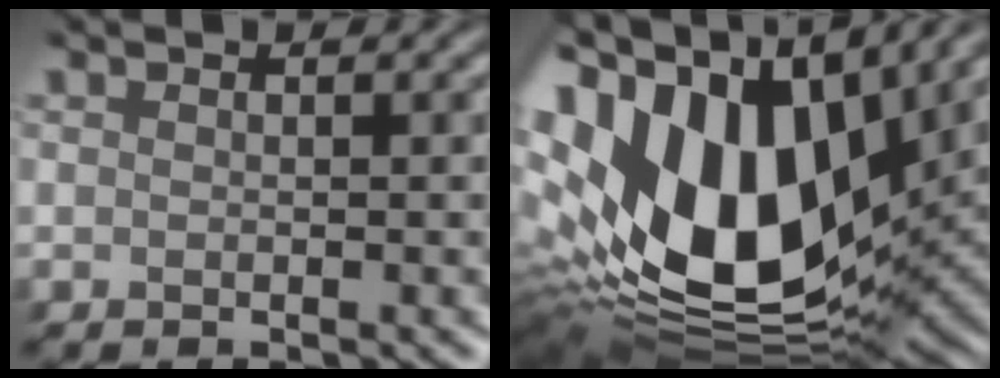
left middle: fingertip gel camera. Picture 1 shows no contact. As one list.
[{"total": 19.9, "force": [4.0, 12.2, 15.3], "torque": [-0.326, -0.006, 0.077]}]